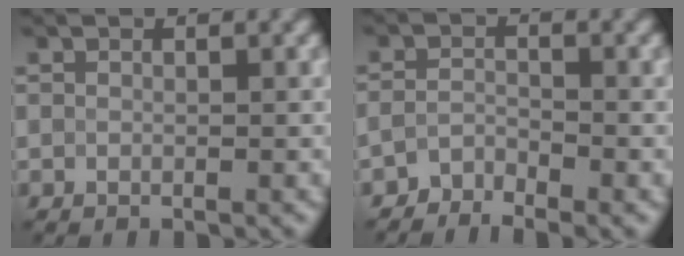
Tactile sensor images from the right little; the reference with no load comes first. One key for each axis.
{"total": 2.5, "fx": -2.5, "fy": 0.3, "fz": 0.1, "tx": 0.001, "ty": 0.002, "tz": -0.050}